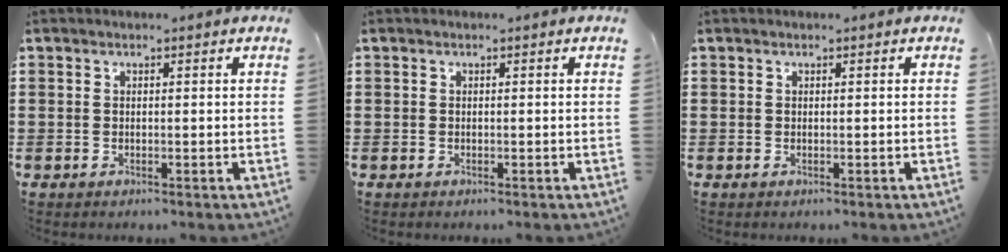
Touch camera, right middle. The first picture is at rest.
{"total": 0.0}
{"total": 0.0}